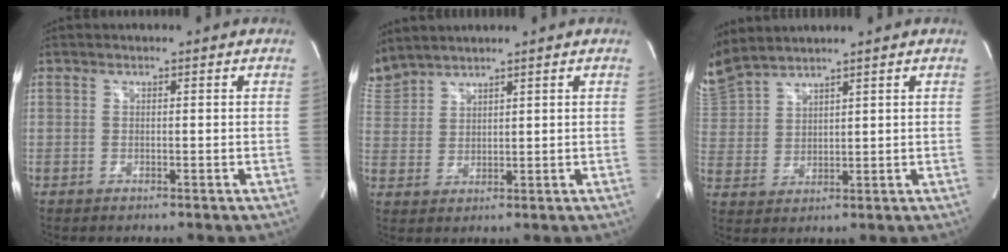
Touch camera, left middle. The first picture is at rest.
{"total": 5.9, "force": [5.7, 1.0, 1.0], "torque": [-0.042, 0.017, 0.125]}
{"total": 8.8, "force": [8.3, 1.1, 2.7], "torque": [-0.082, 0.014, 0.183]}